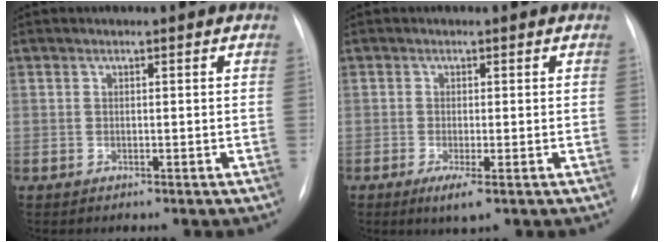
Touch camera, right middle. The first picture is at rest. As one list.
[{"total": 2.7, "force": [-1.2, 0.2, 2.4], "torque": [-0.038, -0.009, -0.018]}]